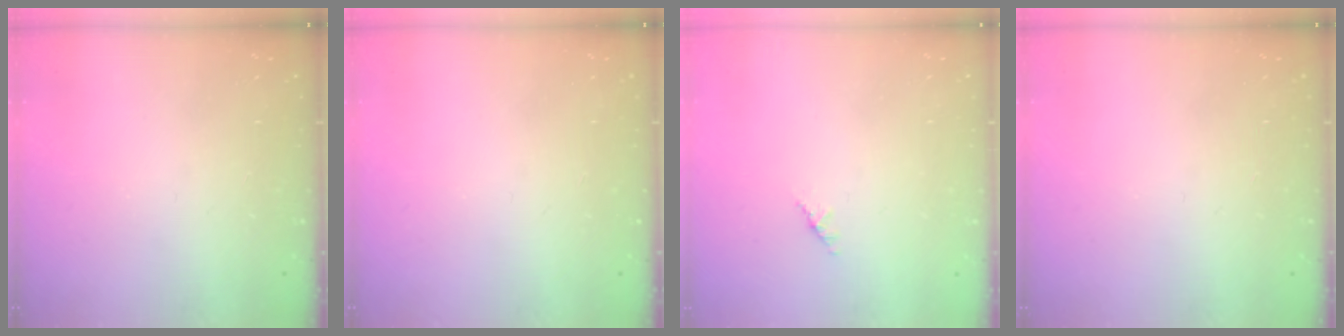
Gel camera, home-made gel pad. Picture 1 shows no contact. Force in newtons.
{"total": 0.0}
{"total": 1.4, "press": 1.3, "slide": 0.4}
{"total": 0.0}